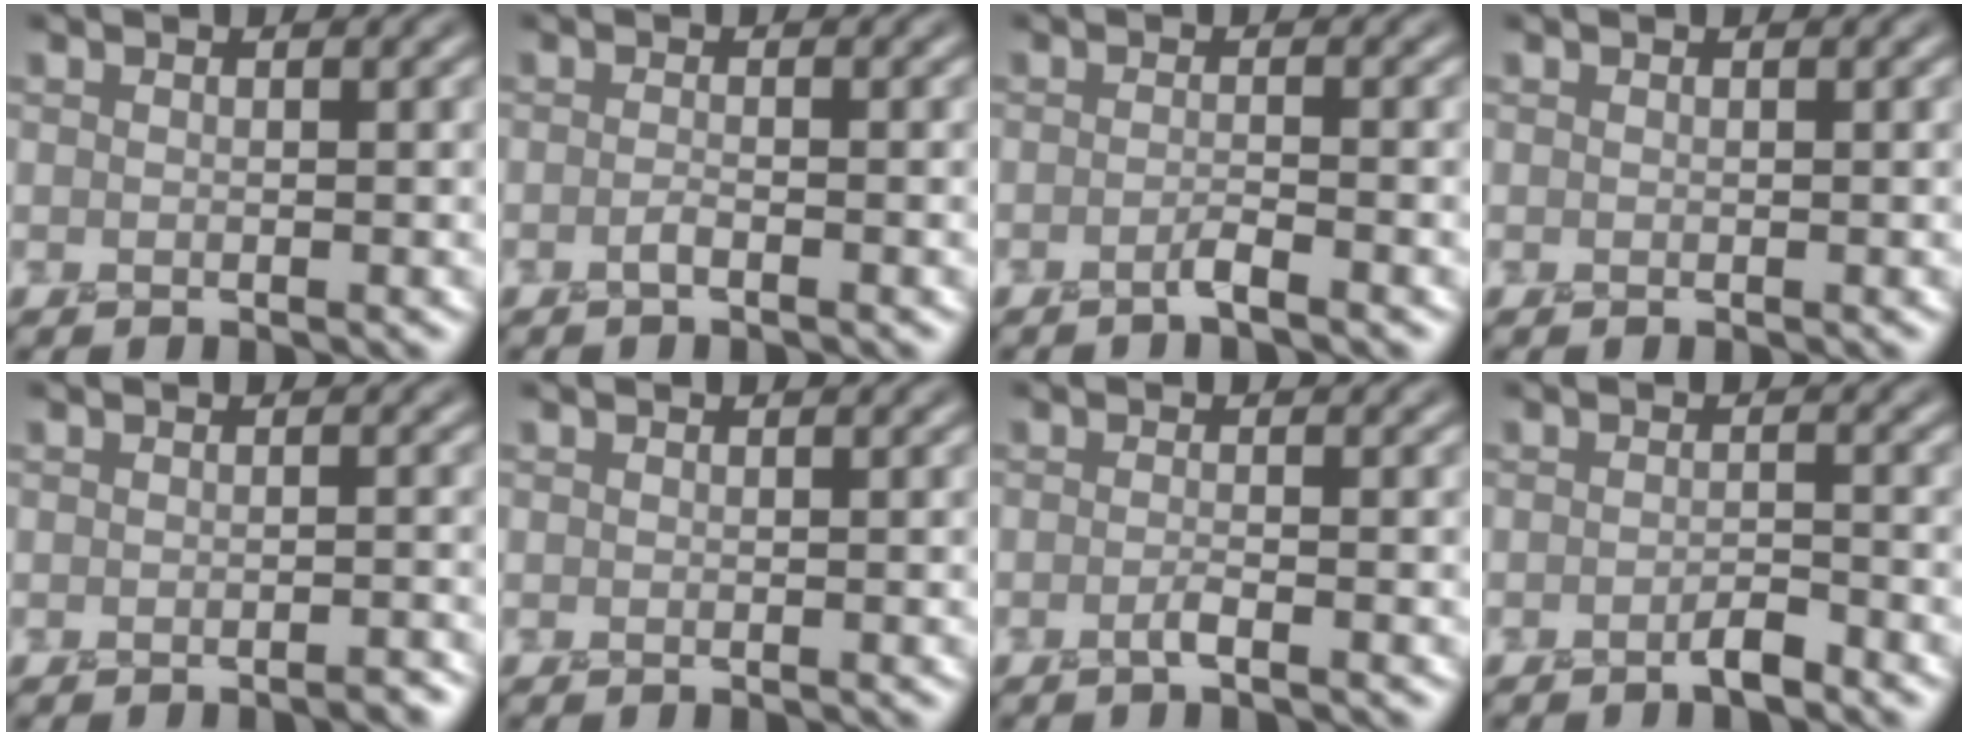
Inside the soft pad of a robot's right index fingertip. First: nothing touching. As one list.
[{"total": 0.8, "force": [-0.5, 0.3, 0.6], "torque": [-0.008, 0.007, -0.014]}, {"total": 1.1, "force": [-0.8, 0.1, 0.8], "torque": [-0.009, 0.007, -0.022]}, {"total": 0.0}, {"total": 1.3, "force": [-1.0, 0.3, 0.7], "torque": [-0.001, 0.000, -0.021]}, {"total": 0.0}, {"total": 1.0, "force": [-0.5, 0.2, 0.9], "torque": [-0.012, 0.006, -0.015]}, {"total": 1.3, "force": [-1.0, 0.2, 0.8], "torque": [-0.011, 0.007, -0.022]}]